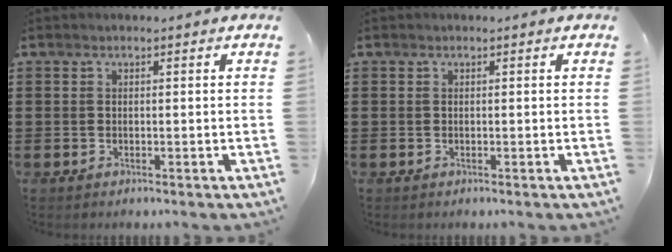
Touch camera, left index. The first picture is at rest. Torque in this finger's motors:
{"motor_torque": [0.00, 0.00, 0.00, 0.00]}